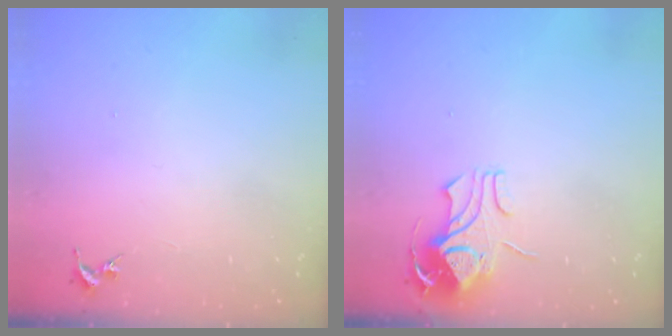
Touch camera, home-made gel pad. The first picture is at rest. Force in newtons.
{"total": 8.9, "press": 8.9, "slide": 0.7}